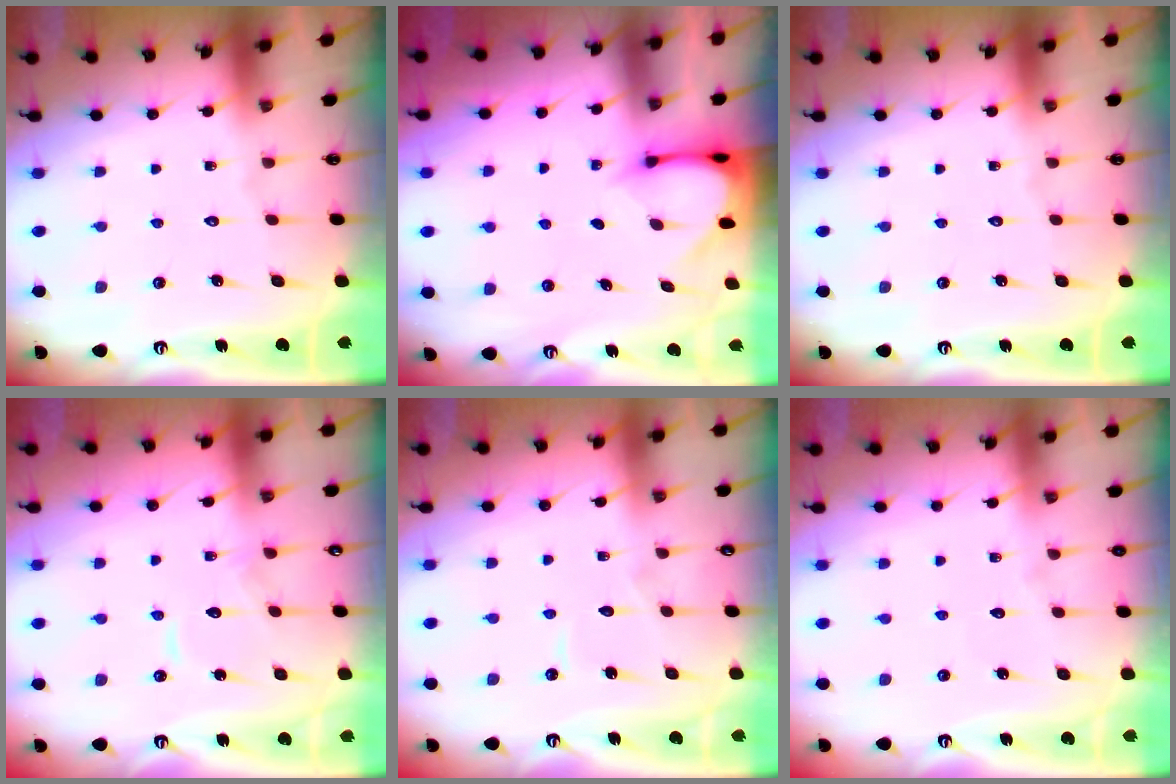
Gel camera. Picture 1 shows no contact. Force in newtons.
{"total": 3.2, "press": 3.2, "slide": 0.3}
{"total": 0.0}
{"total": 10.7, "press": 10.7, "slide": 0.6}
{"total": 2.9, "press": 2.9, "slide": 0.2}
{"total": 3.2, "press": 3.2, "slide": 0.4}